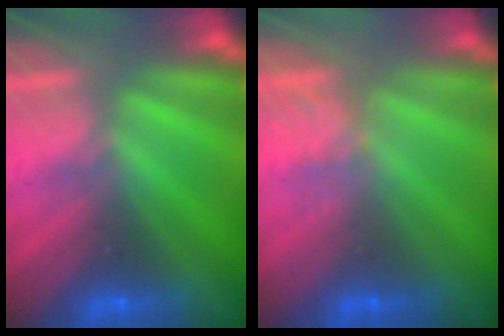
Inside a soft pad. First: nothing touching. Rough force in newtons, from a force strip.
{"total": 1.8}